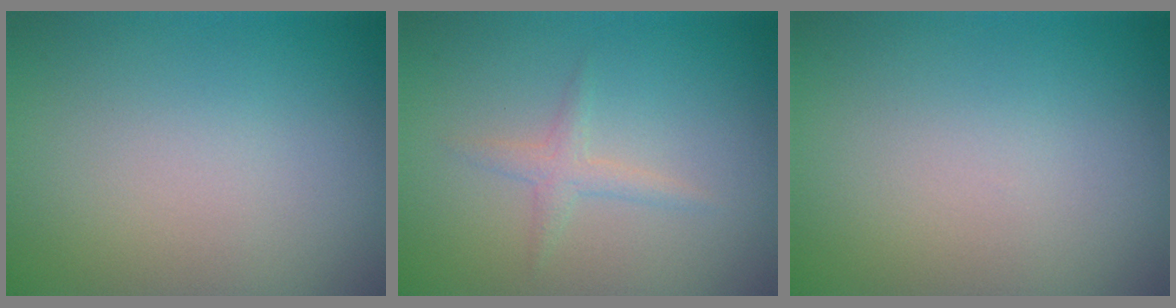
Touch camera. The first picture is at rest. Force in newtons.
{"total": 1.3, "press": 1.3, "slide": 0.0}
{"total": 0.0}